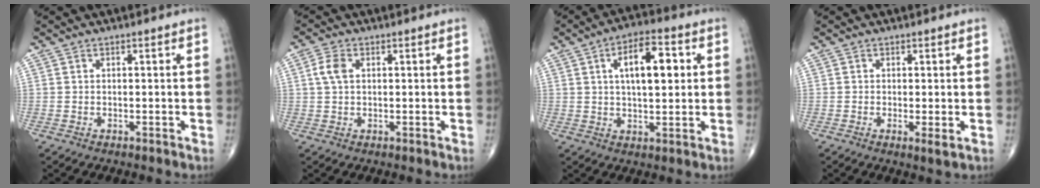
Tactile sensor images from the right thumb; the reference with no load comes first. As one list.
[{"total": 3.5, "force": [0.8, 2.2, 2.6], "torque": [-0.061, 0.007, 0.014]}, {"total": 11.0, "force": [2.7, 4.8, 9.5], "torque": [-0.135, 0.006, 0.039]}, {"total": 2.0, "force": [-0.3, 0.3, 1.9], "torque": [-0.041, -0.009, -0.007]}]